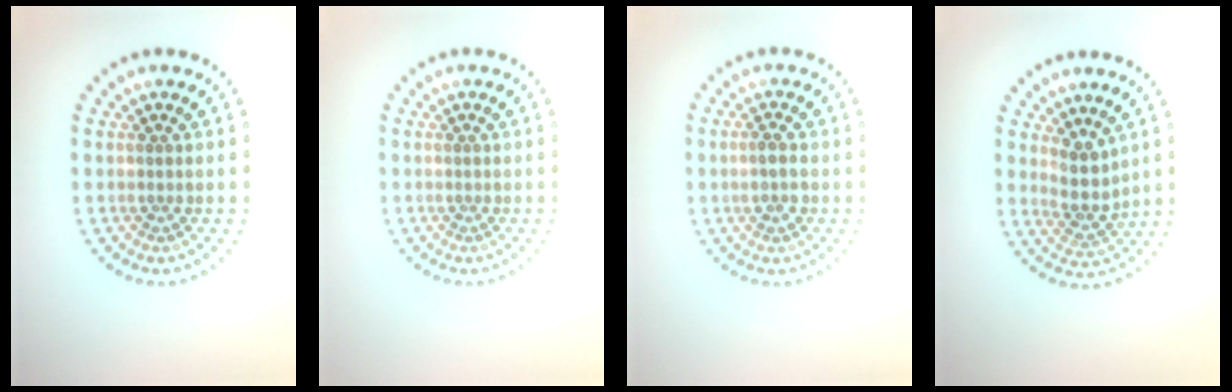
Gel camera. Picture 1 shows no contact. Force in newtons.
{"total": 0.0}
{"total": 1.6, "press": 1.6, "slide": 0.2}
{"total": 2.8, "press": 2.3, "slide": 1.6}